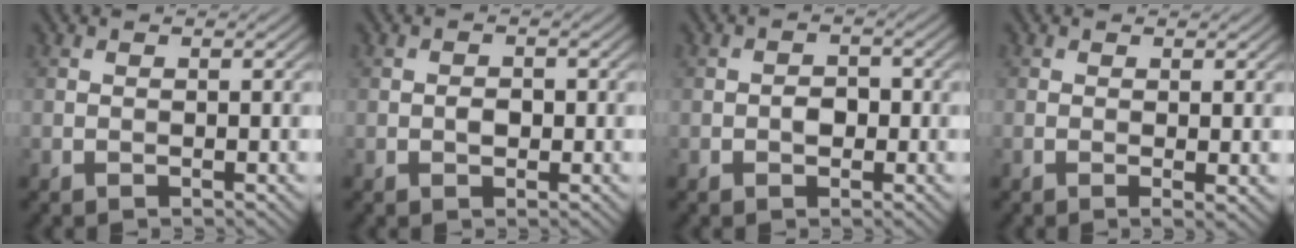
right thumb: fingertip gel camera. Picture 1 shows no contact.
{"total": 1.4, "force": [-0.3, 1.0, 1.0], "torque": [-0.018, -0.002, -0.008]}
{"total": 1.9, "force": [-0.5, 1.4, 1.1], "torque": [-0.022, -0.001, -0.012]}
{"total": 1.4, "force": [0.1, 0.2, 1.4], "torque": [-0.029, -0.006, 0.000]}